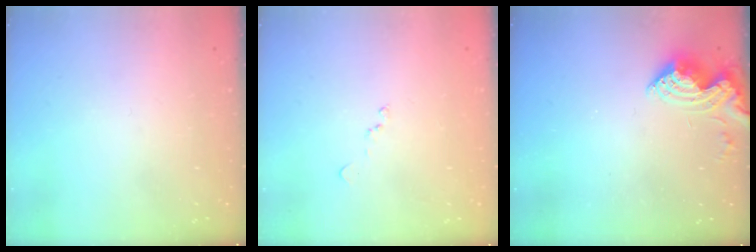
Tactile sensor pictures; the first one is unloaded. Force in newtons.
{"total": 9.5, "press": 9.5, "slide": 0.9}
{"total": 8.8, "press": 8.8, "slide": 0.9}